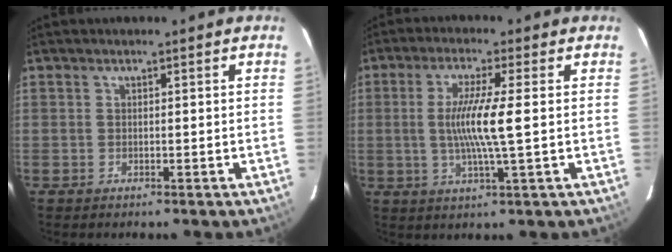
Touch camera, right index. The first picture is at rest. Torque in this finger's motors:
{"motor_torque": [1.10, -0.07, 0.74, 0.21]}